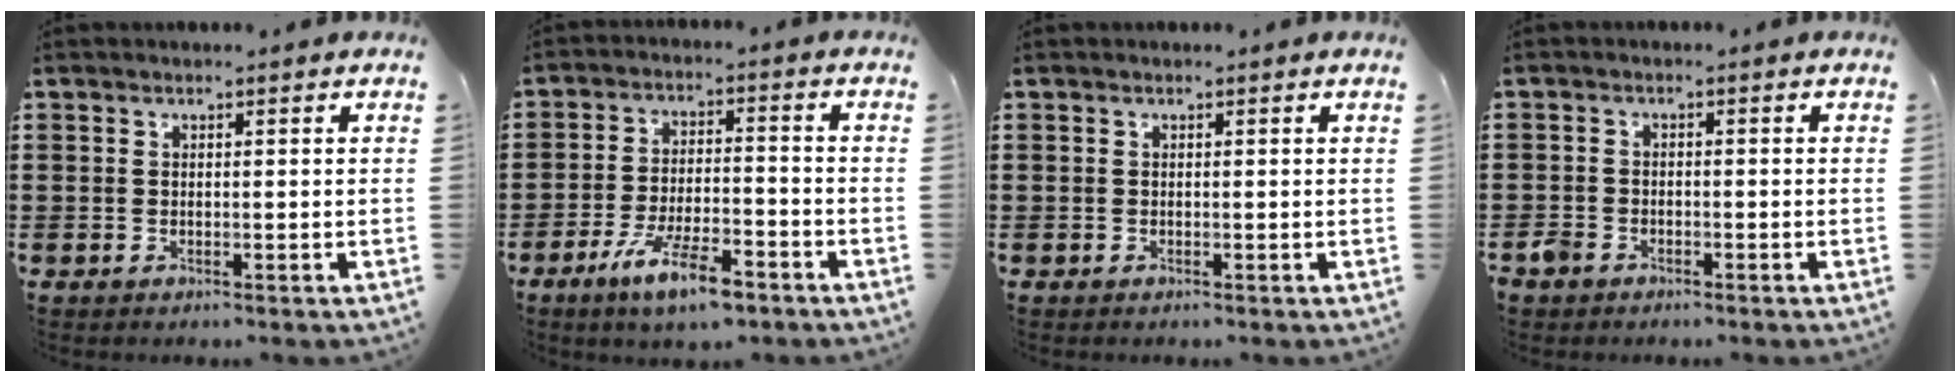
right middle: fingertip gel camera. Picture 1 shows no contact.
{"total": 8.4, "force": [-5.5, 2.1, 6.0], "torque": [-0.120, 0.000, -0.100]}
{"total": 0.0}
{"total": 1.9, "force": [-1.5, 1.1, 0.4], "torque": [-0.018, 0.002, -0.035]}